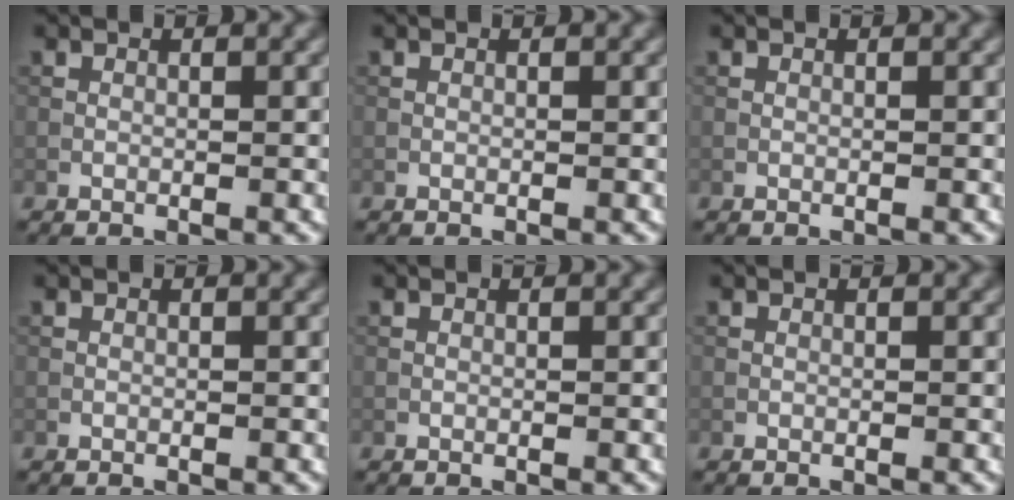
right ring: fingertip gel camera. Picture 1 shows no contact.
{"total": 0.0}
{"total": 0.0}
{"total": 0.0}
{"total": 0.0}
{"total": 0.0}